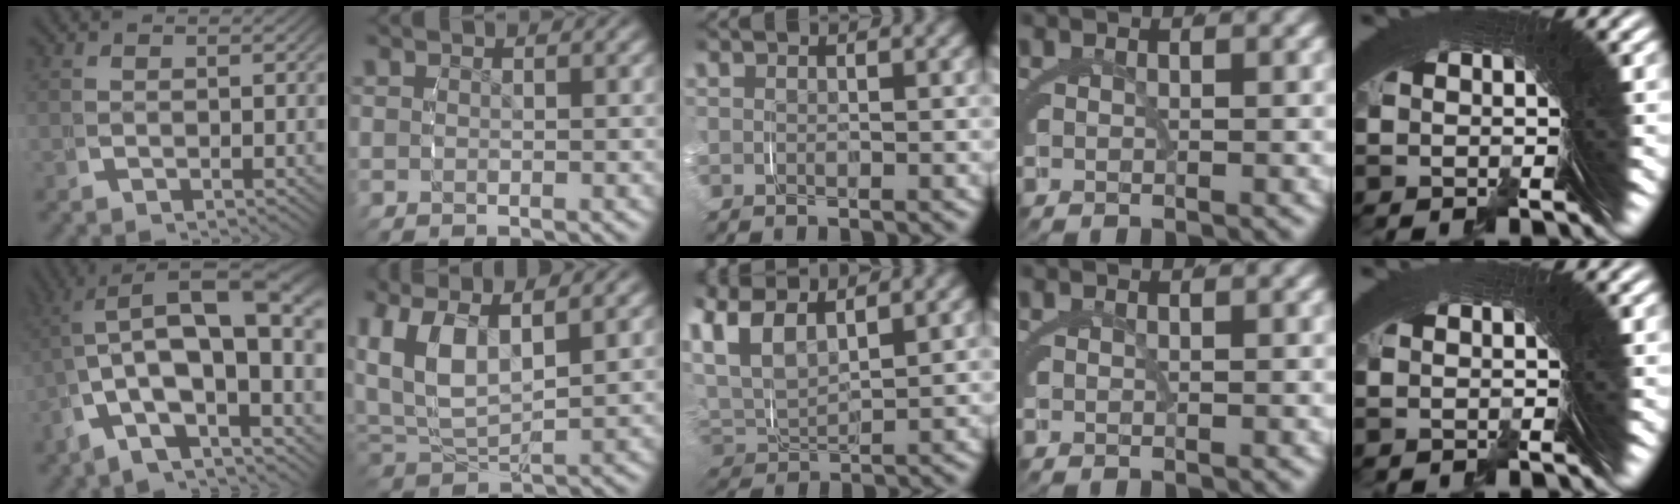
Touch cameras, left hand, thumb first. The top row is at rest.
{"thumb": {"total": 12.5, "force": [1.1, 7.1, 10.2], "torque": [-0.174, -0.014, 0.018]}, "index": {"total": 8.1, "force": [2.7, 5.5, 5.3], "torque": [-0.149, -0.015, 0.056]}, "middle": {"total": 7.5, "force": [2.3, 5.6, 4.5], "torque": [-0.150, -0.016, 0.041]}}